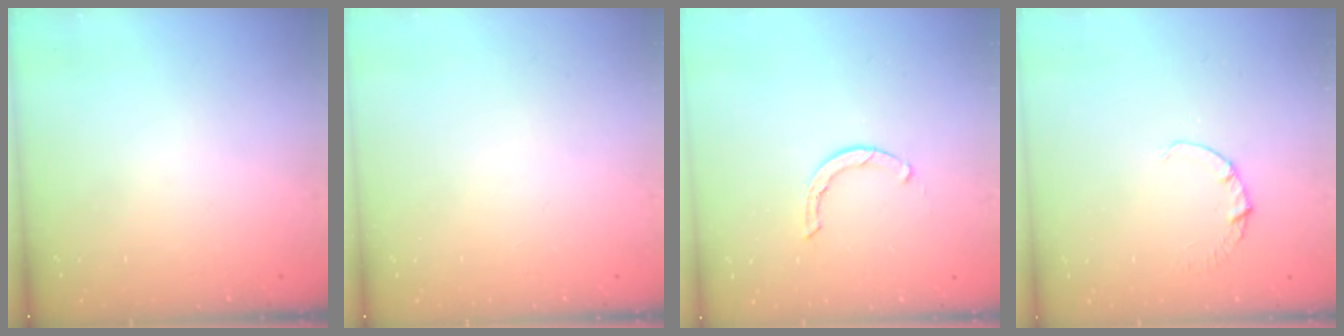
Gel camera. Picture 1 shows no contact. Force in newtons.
{"total": 0.0}
{"total": 1.7, "press": 1.6, "slide": 0.3}
{"total": 1.9, "press": 1.9, "slide": 0.3}